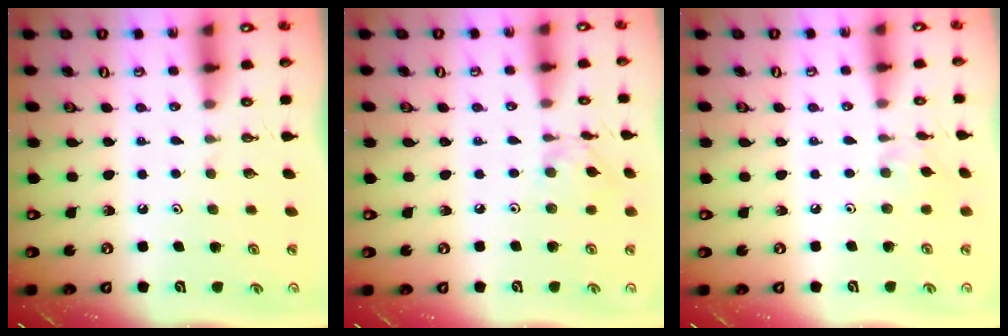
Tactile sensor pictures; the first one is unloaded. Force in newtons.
{"total": 3.1, "press": 3.1, "slide": 0.3}
{"total": 1.8, "press": 1.7, "slide": 0.5}